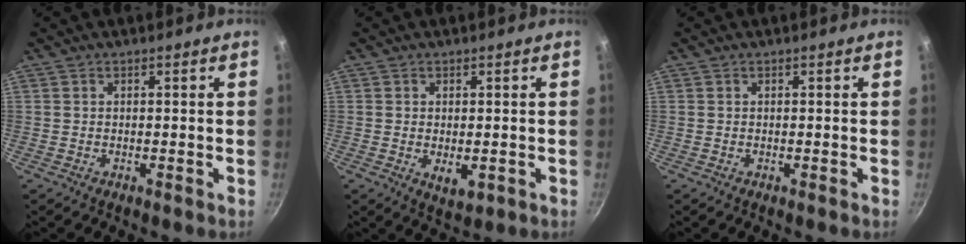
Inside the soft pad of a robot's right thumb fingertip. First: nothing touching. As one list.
[{"total": 3.8, "force": [-0.6, 2.1, 3.1], "torque": [-0.049, -0.013, -0.004]}, {"total": 0.0}]